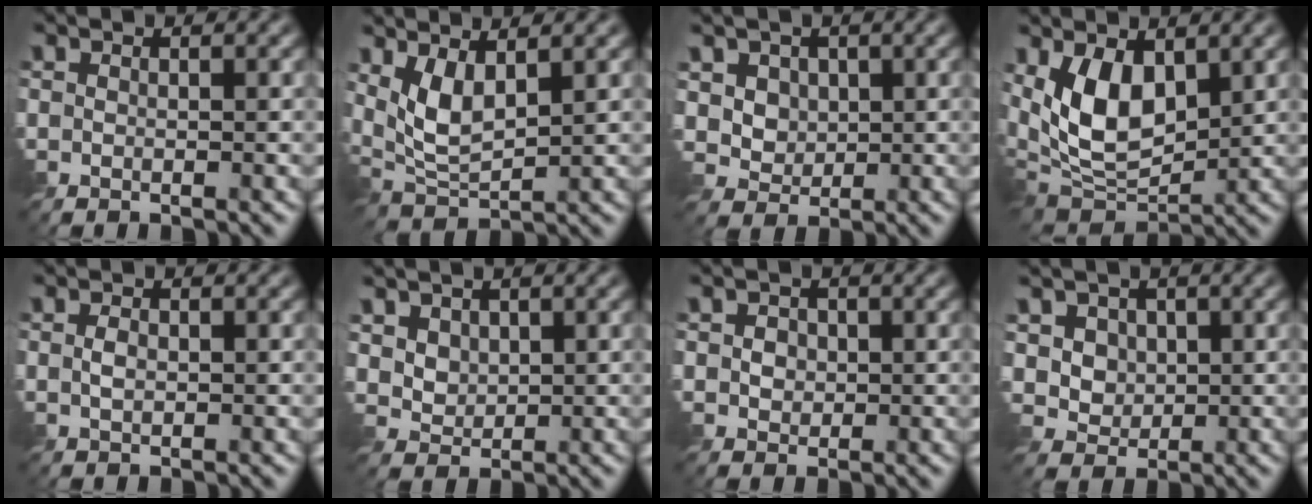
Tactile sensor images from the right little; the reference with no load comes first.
{"total": 4.1, "force": [1.5, 1.5, 3.5], "torque": [-0.082, -0.010, 0.034]}
{"total": 3.6, "force": [1.3, 2.9, 1.6], "torque": [-0.051, -0.003, 0.035]}
{"total": 7.1, "force": [1.9, 3.8, 5.7], "torque": [-0.115, -0.014, 0.034]}
{"total": 1.0, "force": [-0.2, 0.6, 0.8], "torque": [-0.020, 0.001, -0.006]}
{"total": 2.8, "force": [1.3, 2.1, 1.3], "torque": [-0.048, -0.006, 0.045]}
{"total": 2.0, "force": [0.2, 1.7, 1.0], "torque": [-0.022, 0.003, 0.002]}
{"total": 3.5, "force": [1.1, 3.0, 1.5], "torque": [-0.047, -0.003, 0.030]}